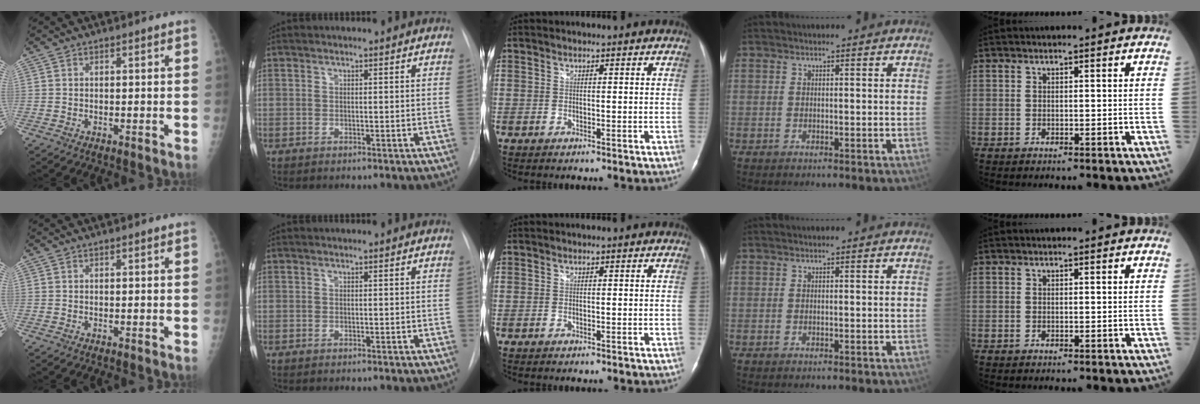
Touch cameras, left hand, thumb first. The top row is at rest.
{}